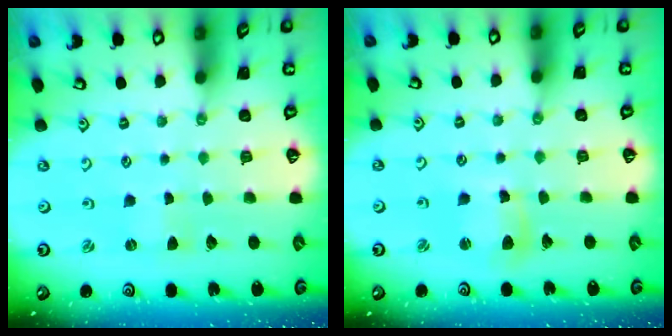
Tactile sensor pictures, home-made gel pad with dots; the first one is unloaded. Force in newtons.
{"total": 6.7, "press": 6.6, "slide": 1.1}